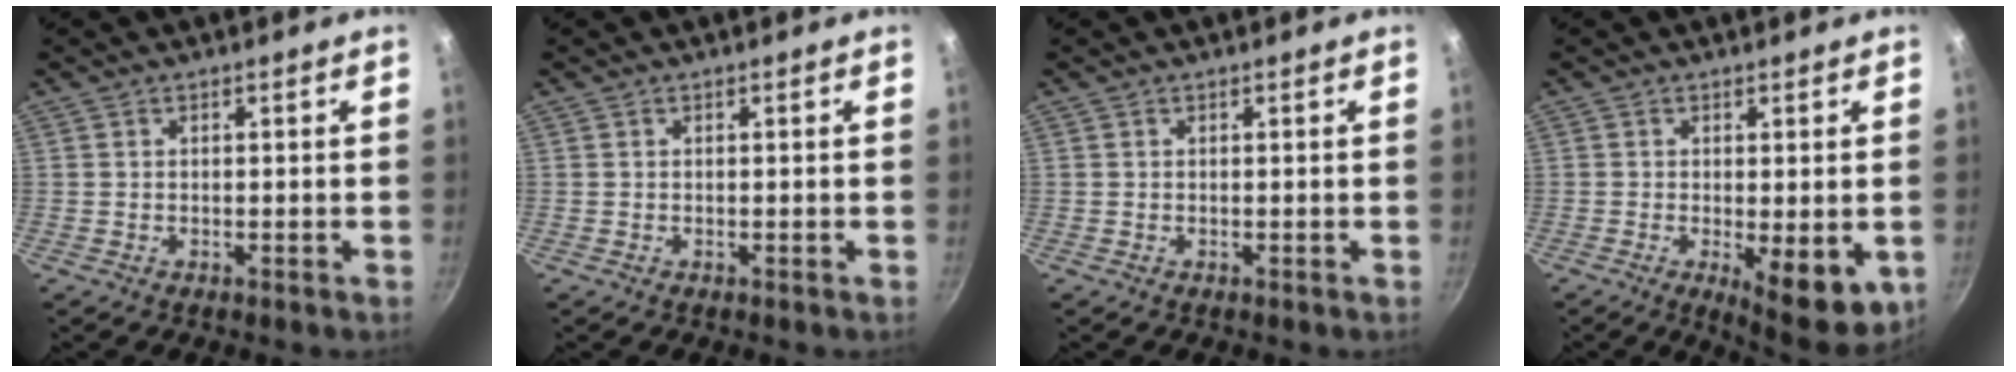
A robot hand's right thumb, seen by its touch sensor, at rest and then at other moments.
{"total": 0.0}
{"total": 0.0}
{"total": 9.9, "force": [-2.8, 3.5, 8.8], "torque": [-0.114, -0.021, -0.033]}